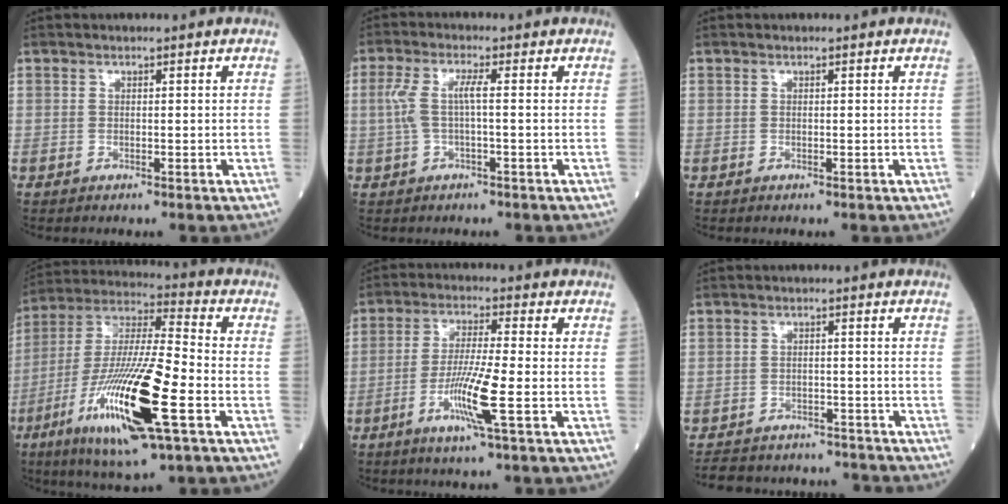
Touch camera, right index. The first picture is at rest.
{"total": 4.2, "force": [0.1, 0.7, 4.1], "torque": [-0.101, 0.014, 0.000]}
{"total": 0.0}
{"total": 21.5, "force": [-8.0, 2.5, 19.8], "torque": [-0.404, -0.037, -0.147]}
{"total": 8.3, "force": [-3.0, -0.7, 7.7], "torque": [-0.151, -0.014, -0.061]}
{"total": 12.5, "force": [-11.6, 4.2, 2.4], "torque": [-0.046, 0.016, -0.148]}